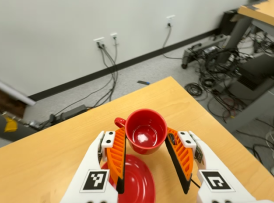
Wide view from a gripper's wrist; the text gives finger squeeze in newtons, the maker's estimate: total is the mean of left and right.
{"total": 0.9, "left": 1.7, "right": 0.0}